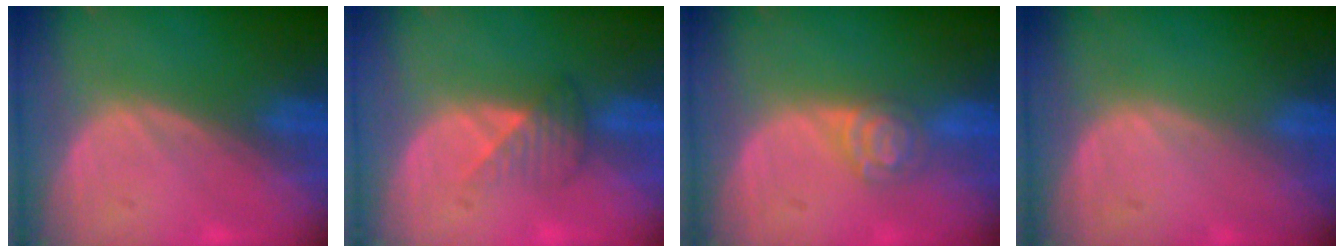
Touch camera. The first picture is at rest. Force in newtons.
{"total": 3.3, "press": 3.1, "slide": 1.2}
{"total": 4.4, "press": 3.9, "slide": 1.9}
{"total": 0.0}